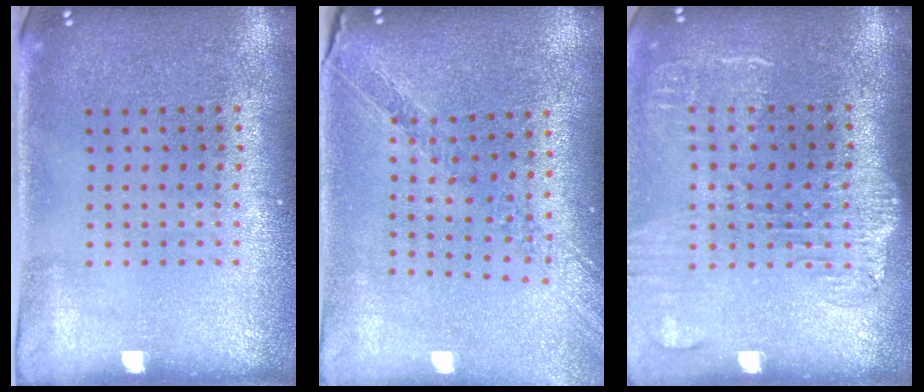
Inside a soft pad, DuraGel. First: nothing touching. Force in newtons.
{"total": 1.1, "press": 1.1, "slide": 0.2}
{"total": 1.9, "press": 1.6, "slide": 1.1}